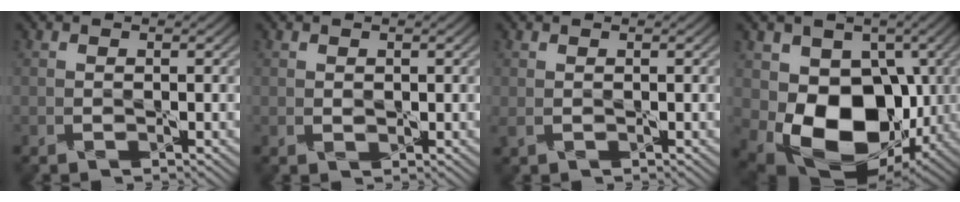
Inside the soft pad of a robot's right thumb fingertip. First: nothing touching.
{"total": 0.7, "force": [0.4, 0.5, 0.3], "torque": [-0.010, -0.004, 0.009]}
{"total": 0.8, "force": [0.2, 0.4, 0.7], "torque": [-0.021, 0.001, 0.003]}
{"total": 13.0, "force": [-0.8, 9.5, 8.9], "torque": [-0.166, -0.039, -0.012]}